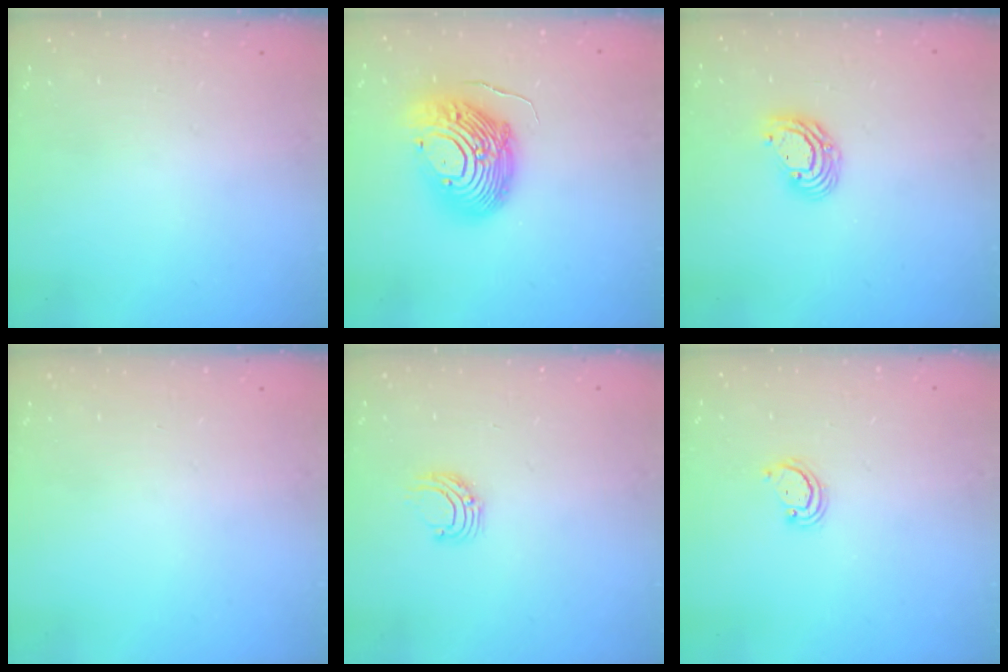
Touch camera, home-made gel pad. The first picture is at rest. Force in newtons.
{"total": 18.0, "press": 17.9, "slide": 1.9}
{"total": 7.0, "press": 7.0, "slide": 0.8}
{"total": 0.0}
{"total": 5.4, "press": 5.4, "slide": 0.6}
{"total": 2.5, "press": 2.4, "slide": 0.2}